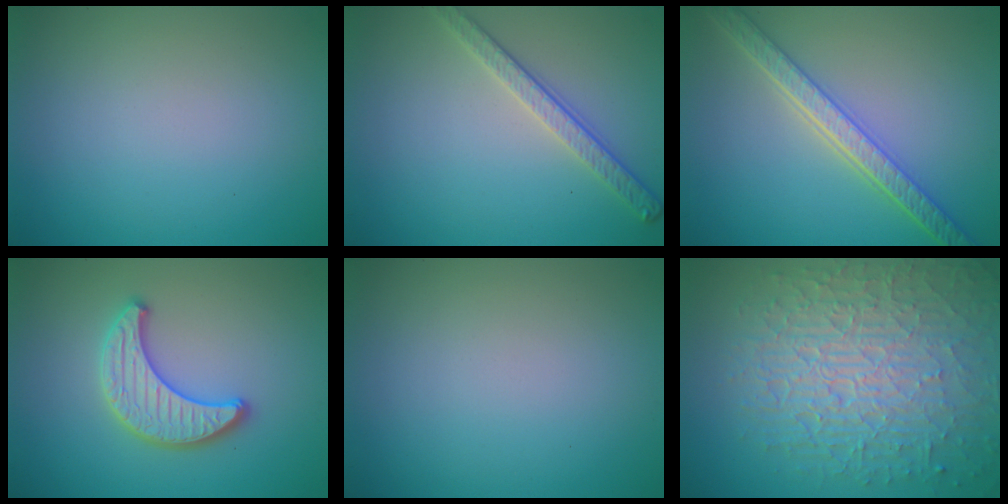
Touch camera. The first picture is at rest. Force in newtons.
{"total": 2.8, "press": 2.6, "slide": 1.1}
{"total": 4.8, "press": 4.1, "slide": 2.4}
{"total": 3.3, "press": 3.3, "slide": 0.2}
{"total": 0.0}
{"total": 10.4, "press": 6.6, "slide": 8.0}